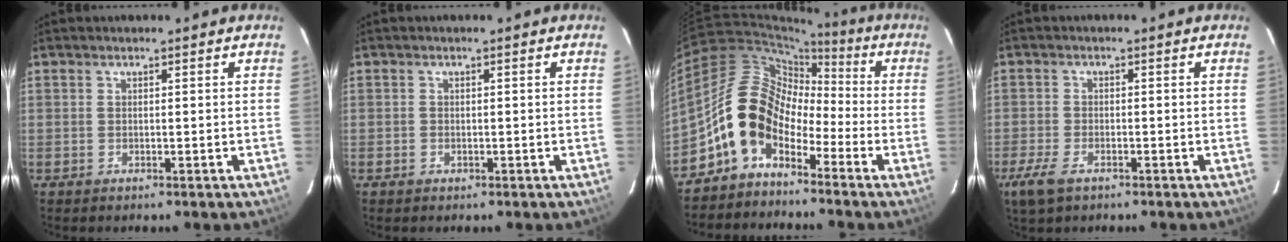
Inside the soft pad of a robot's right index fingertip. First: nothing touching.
{"total": 1.0, "force": [-0.5, 0.8, 0.1], "torque": [-0.001, 0.000, -0.006]}
{"total": 10.8, "force": [-5.4, 7.3, 5.8], "torque": [-0.098, 0.023, -0.112]}
{"total": 5.4, "force": [-3.4, 2.6, 3.3], "torque": [-0.092, -0.012, -0.064]}